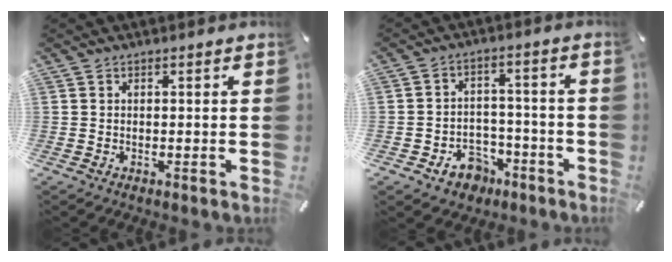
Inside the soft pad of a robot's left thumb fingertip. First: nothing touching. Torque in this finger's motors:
{"motor_torque": [-0.40, 0.46, 0.02, 0.02, 0.01]}